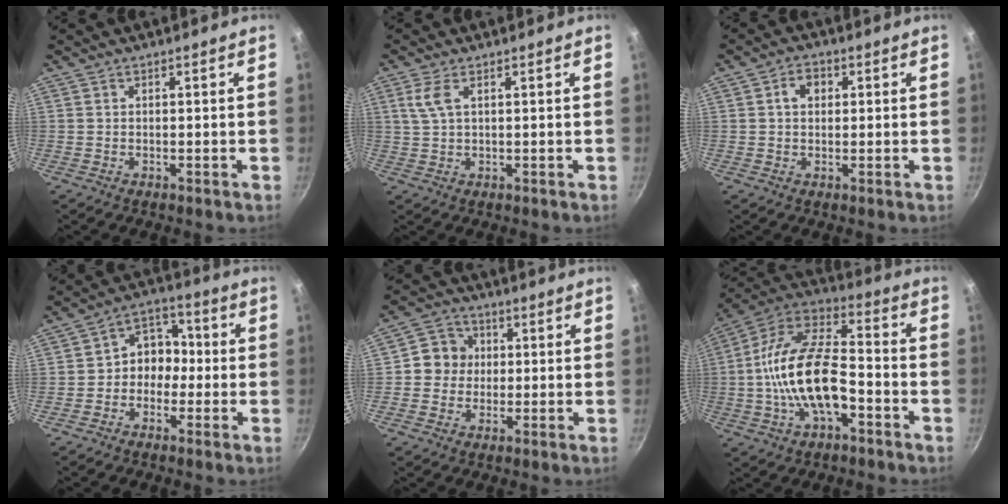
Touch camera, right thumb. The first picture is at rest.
{"total": 3.6, "force": [1.3, 1.5, 3.0], "torque": [-0.068, 0.002, 0.028]}
{"total": 3.9, "force": [0.9, 3.0, 2.4], "torque": [-0.021, 0.007, 0.010]}
{"total": 7.7, "force": [-1.1, 6.4, 4.1], "torque": [-0.009, 0.033, -0.035]}
{"total": 6.8, "force": [0.4, 6.4, 2.2], "torque": [0.000, 0.013, -0.011]}
{"total": 19.3, "force": [-4.6, 9.8, 16.0], "torque": [-0.277, 0.048, -0.099]}